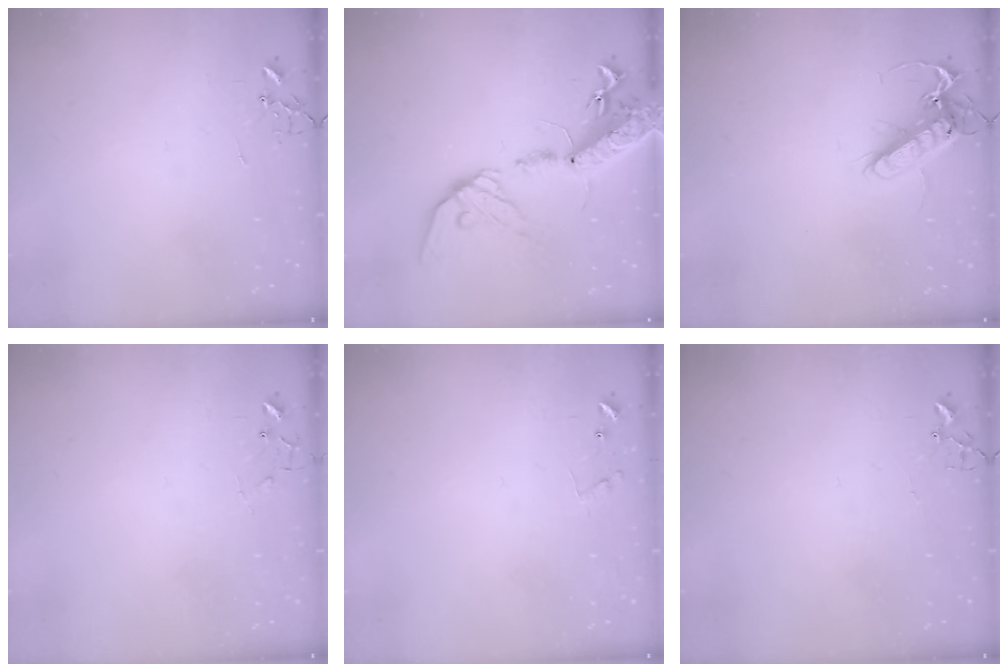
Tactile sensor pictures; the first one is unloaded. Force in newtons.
{"total": 19.5, "press": 19.0, "slide": 4.4}
{"total": 14.4, "press": 14.2, "slide": 2.2}
{"total": 5.7, "press": 5.7, "slide": 0.2}
{"total": 7.7, "press": 7.7, "slide": 0.3}
{"total": 1.7, "press": 1.6, "slide": 0.2}